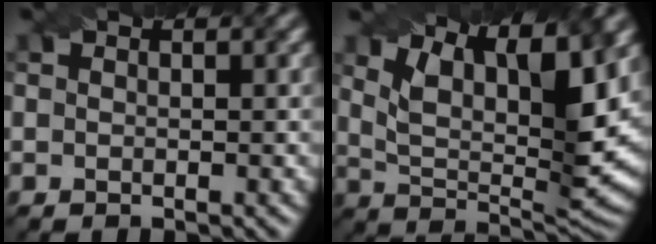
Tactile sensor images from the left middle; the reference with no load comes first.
{"total": 11.1, "force": [5.4, 3.8, 8.9], "torque": [-0.148, -0.005, 0.093]}